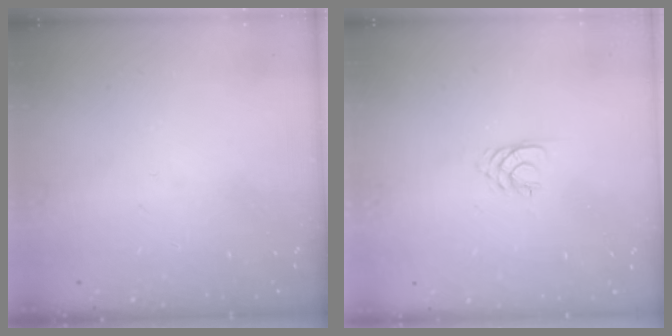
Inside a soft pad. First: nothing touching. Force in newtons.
{"total": 1.7, "press": 1.7, "slide": 0.2}